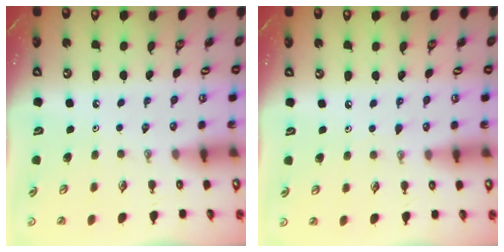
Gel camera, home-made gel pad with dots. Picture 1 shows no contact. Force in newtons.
{"total": 2.7, "press": 2.6, "slide": 0.3}